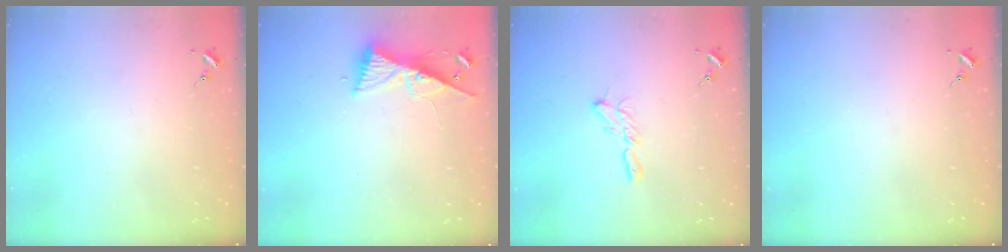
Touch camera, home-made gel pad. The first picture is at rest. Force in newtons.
{"total": 9.0, "press": 9.0, "slide": 0.7}
{"total": 6.9, "press": 6.9, "slide": 0.1}
{"total": 0.0}